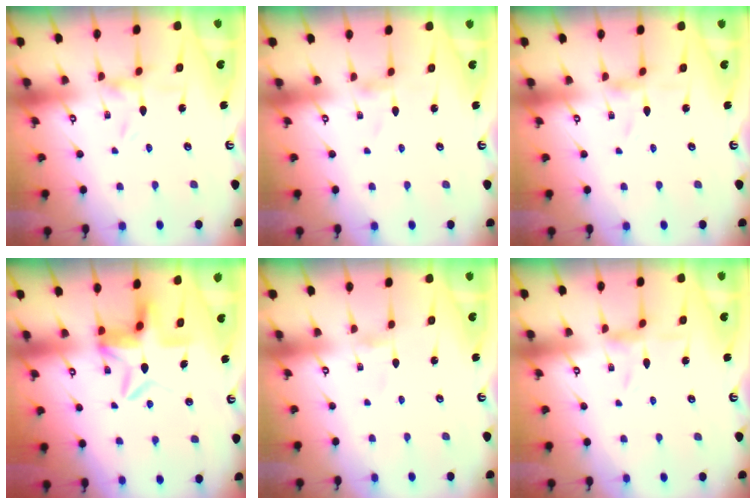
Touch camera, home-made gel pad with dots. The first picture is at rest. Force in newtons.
{"total": 0.7, "press": 0.7, "slide": 0.1}
{"total": 0.0}
{"total": 8.6, "press": 8.5, "slide": 1.0}
{"total": 0.0}
{"total": 1.9, "press": 1.9, "slide": 0.4}